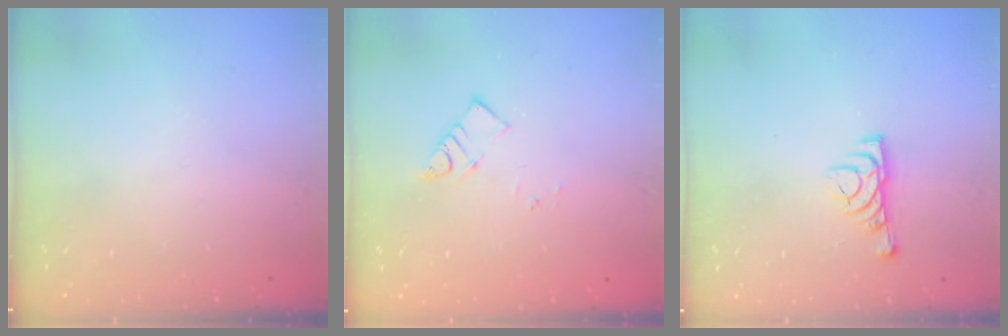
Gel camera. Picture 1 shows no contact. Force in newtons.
{"total": 3.4, "press": 3.4, "slide": 0.2}
{"total": 5.0, "press": 4.9, "slide": 1.1}